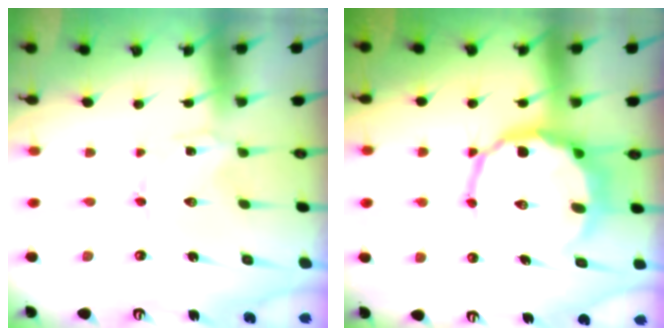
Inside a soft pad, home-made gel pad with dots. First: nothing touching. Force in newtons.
{"total": 11.1, "press": 10.6, "slide": 3.3}